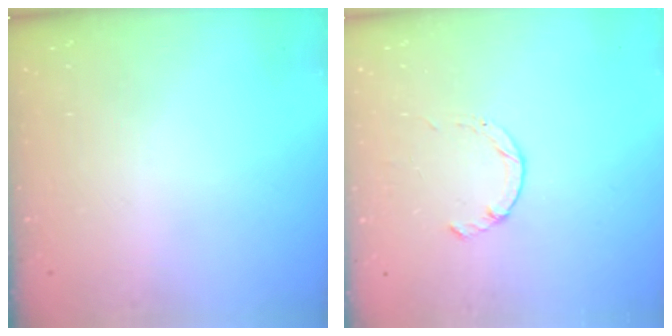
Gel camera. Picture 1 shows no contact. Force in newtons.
{"total": 1.0, "press": 1.0, "slide": 0.3}